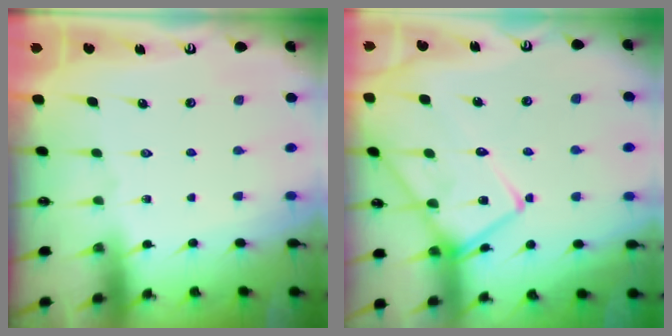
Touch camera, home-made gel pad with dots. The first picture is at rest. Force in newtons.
{"total": 16.1, "press": 16.0, "slide": 1.6}